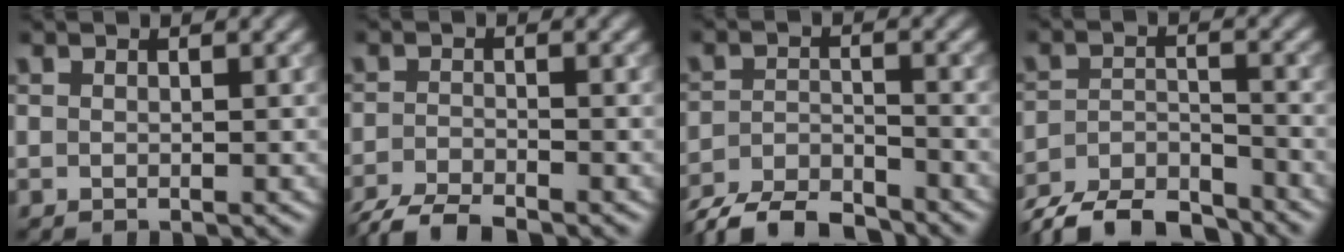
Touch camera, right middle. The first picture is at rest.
{"total": 4.1, "force": [-3.7, 0.6, 1.7], "torque": [-0.031, -0.009, -0.077]}
{"total": 6.2, "force": [-5.7, 1.4, 2.0], "torque": [-0.033, -0.014, -0.109]}
{"total": 8.1, "force": [-7.4, 2.2, 2.5], "torque": [-0.045, -0.012, -0.132]}